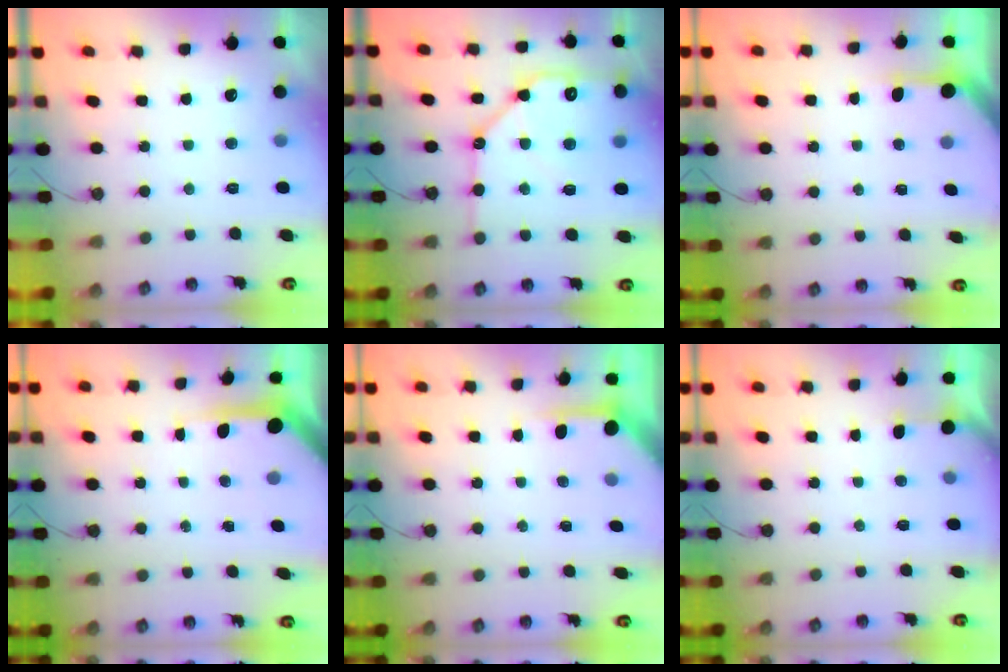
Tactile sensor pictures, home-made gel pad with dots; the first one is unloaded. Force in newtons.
{"total": 18.8, "press": 18.7, "slide": 1.0}
{"total": 2.1, "press": 2.1, "slide": 0.3}
{"total": 5.9, "press": 5.8, "slide": 0.6}
{"total": 3.8, "press": 3.8, "slide": 0.2}
{"total": 1.9, "press": 1.9, "slide": 0.2}